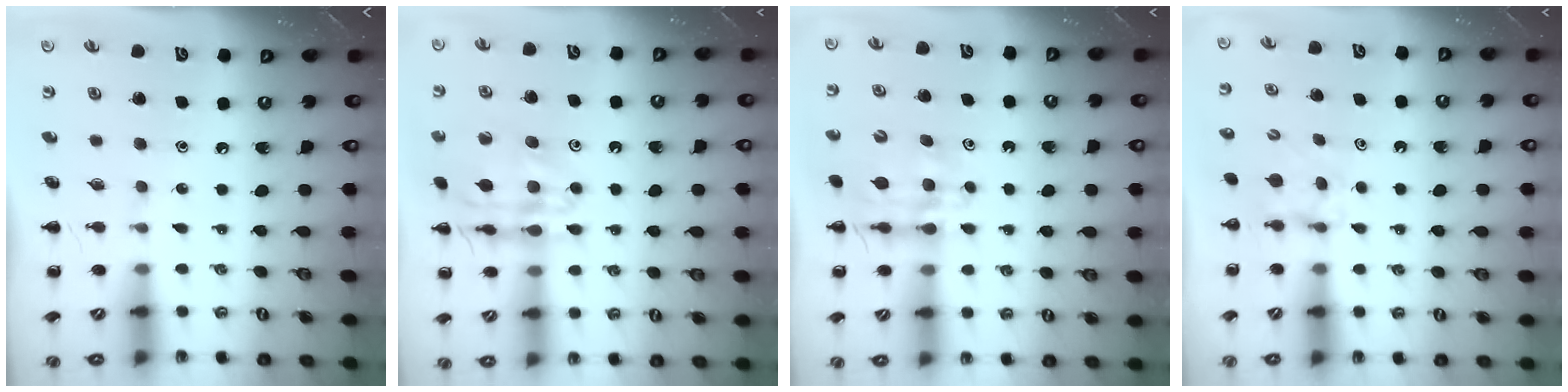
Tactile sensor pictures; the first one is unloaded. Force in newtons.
{"total": 14.5, "press": 14.3, "slide": 1.8}
{"total": 9.5, "press": 9.0, "slide": 3.2}
{"total": 3.8, "press": 3.5, "slide": 1.6}